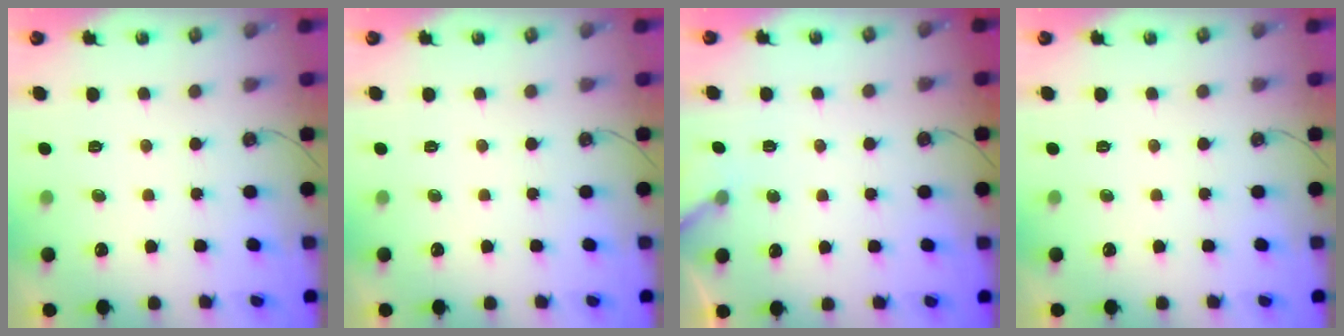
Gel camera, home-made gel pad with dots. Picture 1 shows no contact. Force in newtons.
{"total": 0.0}
{"total": 5.4, "press": 5.4, "slide": 0.5}
{"total": 0.0}